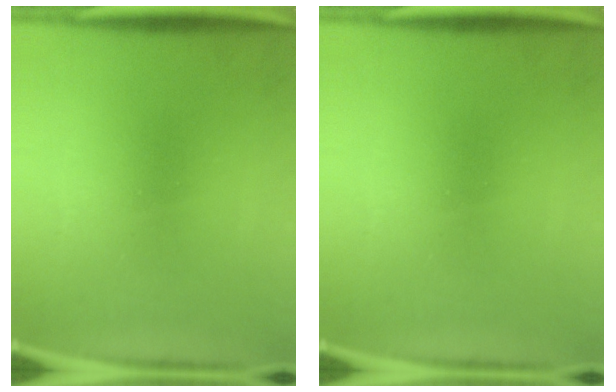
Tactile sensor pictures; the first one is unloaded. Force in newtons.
{"total": 0.0}